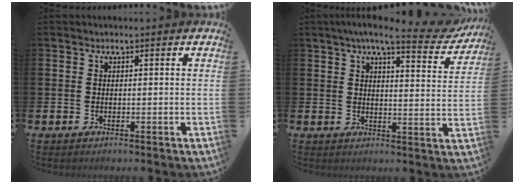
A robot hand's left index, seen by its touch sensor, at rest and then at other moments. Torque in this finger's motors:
{"motor_torque": [1.05, -1.09, 0.82, 0.19]}